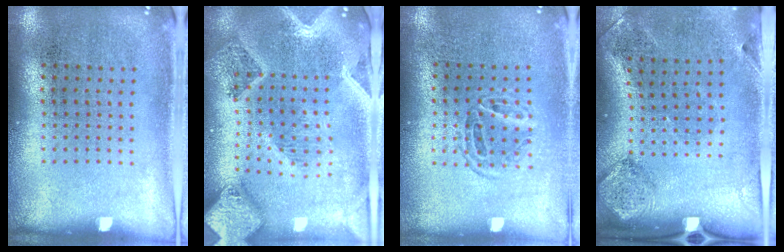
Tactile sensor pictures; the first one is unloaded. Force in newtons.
{"total": 3.5, "press": 2.9, "slide": 2.0}
{"total": 1.2, "press": 1.0, "slide": 0.6}
{"total": 1.9, "press": 1.1, "slide": 1.6}